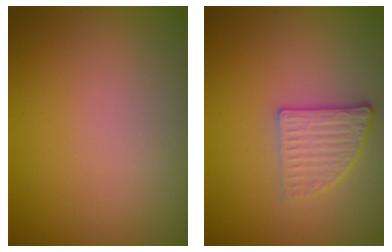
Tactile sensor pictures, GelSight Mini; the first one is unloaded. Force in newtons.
{"total": 2.8, "press": 2.3, "slide": 1.6}